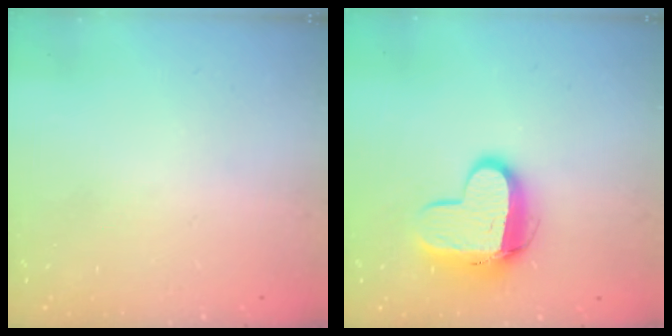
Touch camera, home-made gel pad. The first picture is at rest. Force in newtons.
{"total": 11.6, "press": 11.5, "slide": 1.2}